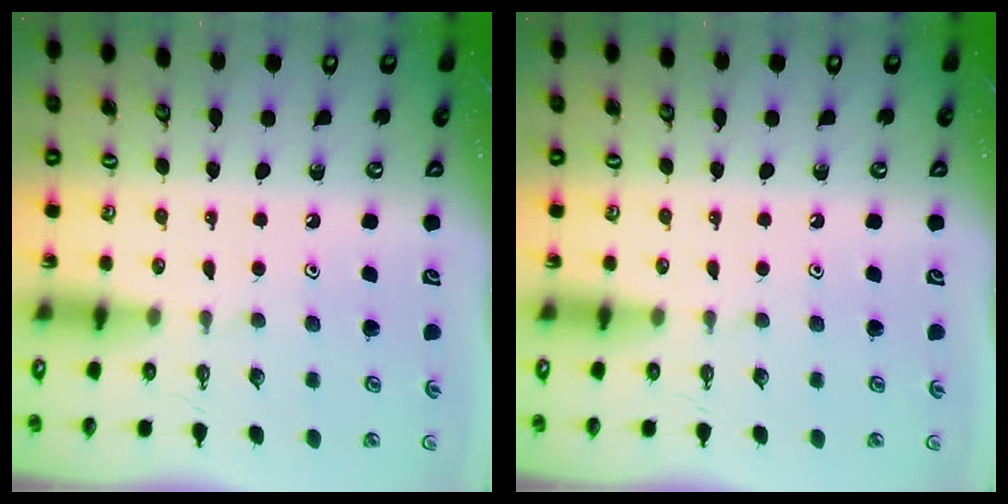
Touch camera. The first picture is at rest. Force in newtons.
{"total": 0.0}